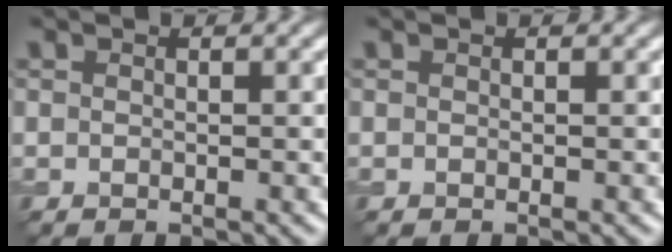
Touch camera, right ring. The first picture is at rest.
{"total": 0.0}